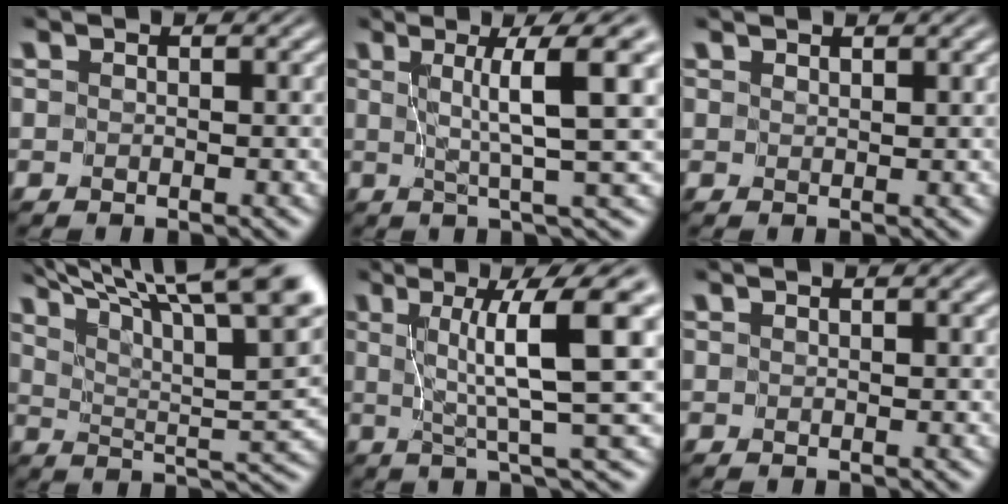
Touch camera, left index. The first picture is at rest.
{"total": 7.5, "force": [2.1, 1.0, 7.2], "torque": [-0.090, 0.015, 0.030]}
{"total": 1.1, "force": [1.1, 0.2, 0.2], "torque": [-0.002, -0.002, 0.016]}
{"total": 15.7, "force": [11.3, 3.7, 10.2], "torque": [-0.164, 0.024, 0.151]}
{"total": 8.9, "force": [2.2, 1.3, 8.6], "torque": [-0.107, 0.011, 0.034]}
{"total": 0.9, "force": [0.8, 0.1, 0.4], "torque": [-0.004, -0.003, 0.008]}